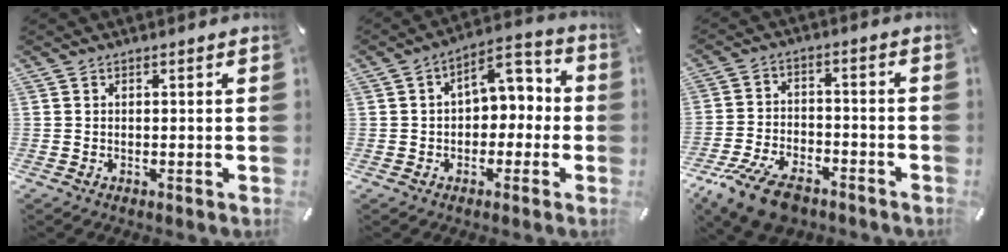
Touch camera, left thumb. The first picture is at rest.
{"total": 7.4, "force": [0.6, 6.0, 4.3], "torque": [-0.047, -0.002, 0.003]}
{"total": 11.8, "force": [-8.1, 5.5, 6.5], "torque": [-0.127, 0.043, -0.149]}